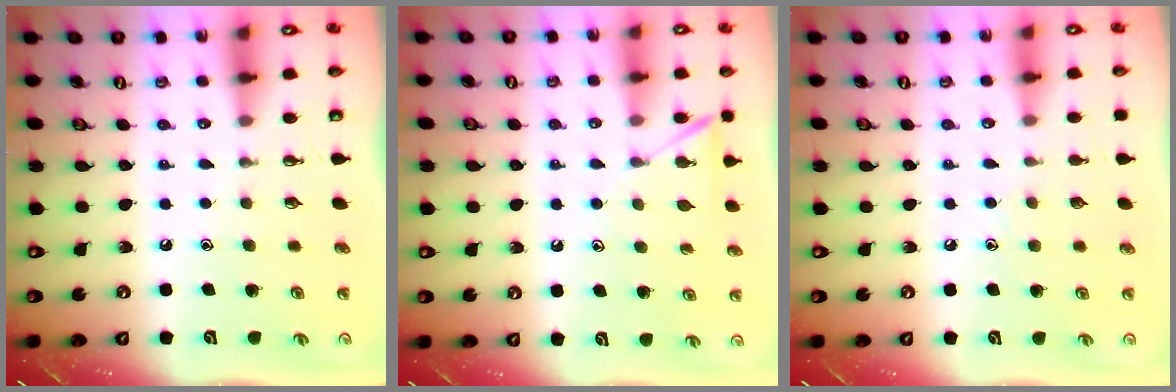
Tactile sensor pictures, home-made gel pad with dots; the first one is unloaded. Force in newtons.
{"total": 7.9, "press": 7.8, "slide": 0.7}
{"total": 5.5, "press": 5.5, "slide": 0.6}